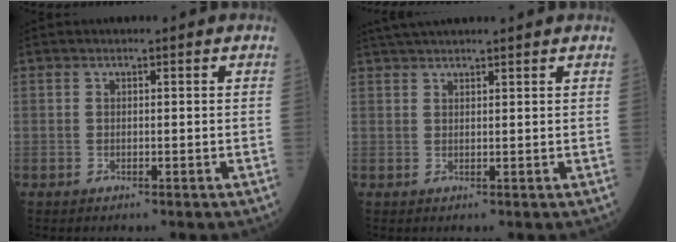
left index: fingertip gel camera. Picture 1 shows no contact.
{"total": 5.9, "force": [5.2, -0.6, 2.7], "torque": [-0.042, 0.034, 0.086]}